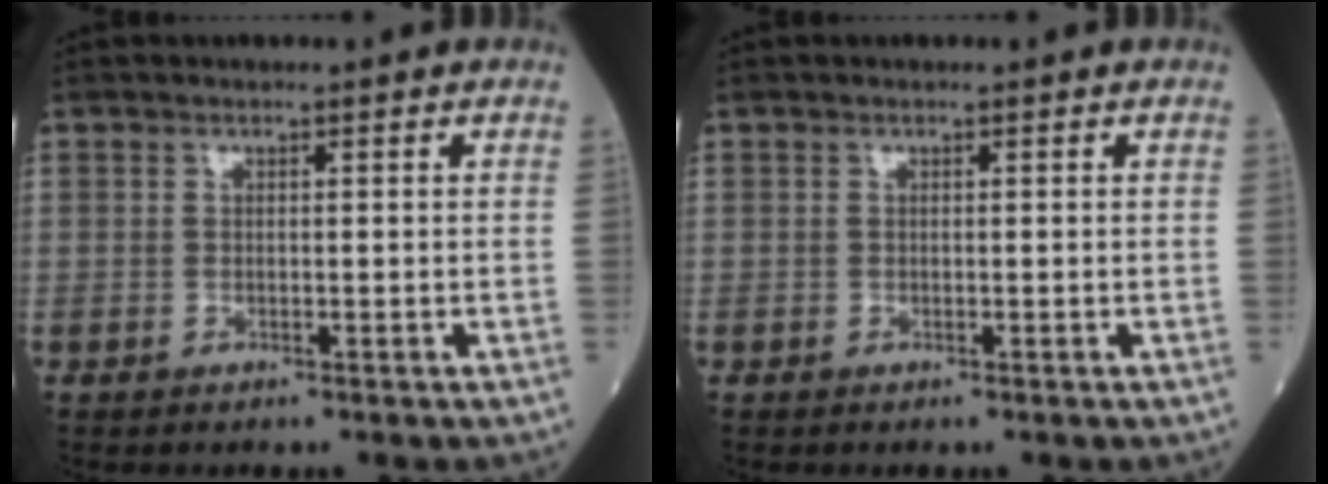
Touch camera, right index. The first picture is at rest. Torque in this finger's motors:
{"motor_torque": [0.00, 0.00, 0.00, 0.01]}